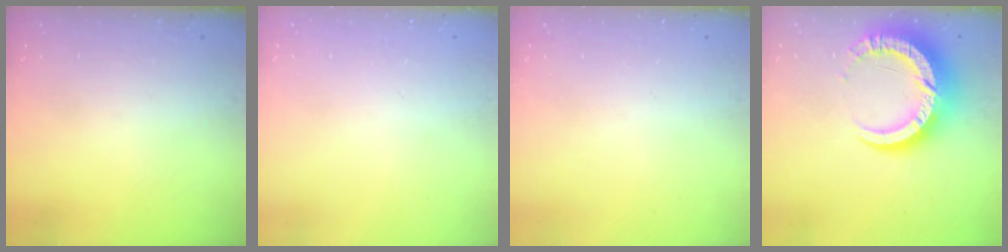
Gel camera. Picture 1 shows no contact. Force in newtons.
{"total": 2.6, "press": 2.6, "slide": 0.2}
{"total": 0.0}
{"total": 13.7, "press": 13.6, "slide": 1.2}